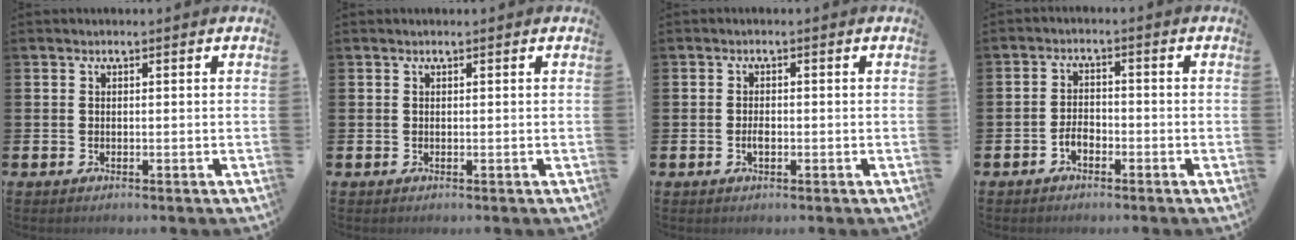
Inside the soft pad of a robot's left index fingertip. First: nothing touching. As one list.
[{"total": 0.0}, {"total": 1.4, "force": [-0.4, 0.7, 1.2], "torque": [-0.022, 0.001, -0.007]}, {"total": 2.2, "force": [-1.4, 1.2, 1.2], "torque": [-0.024, 0.007, -0.030]}]